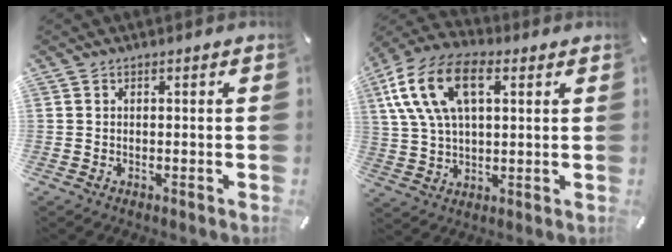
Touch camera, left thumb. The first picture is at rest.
{"total": 15.2, "force": [5.7, 8.8, 11.0], "torque": [-0.252, 0.010, 0.102]}